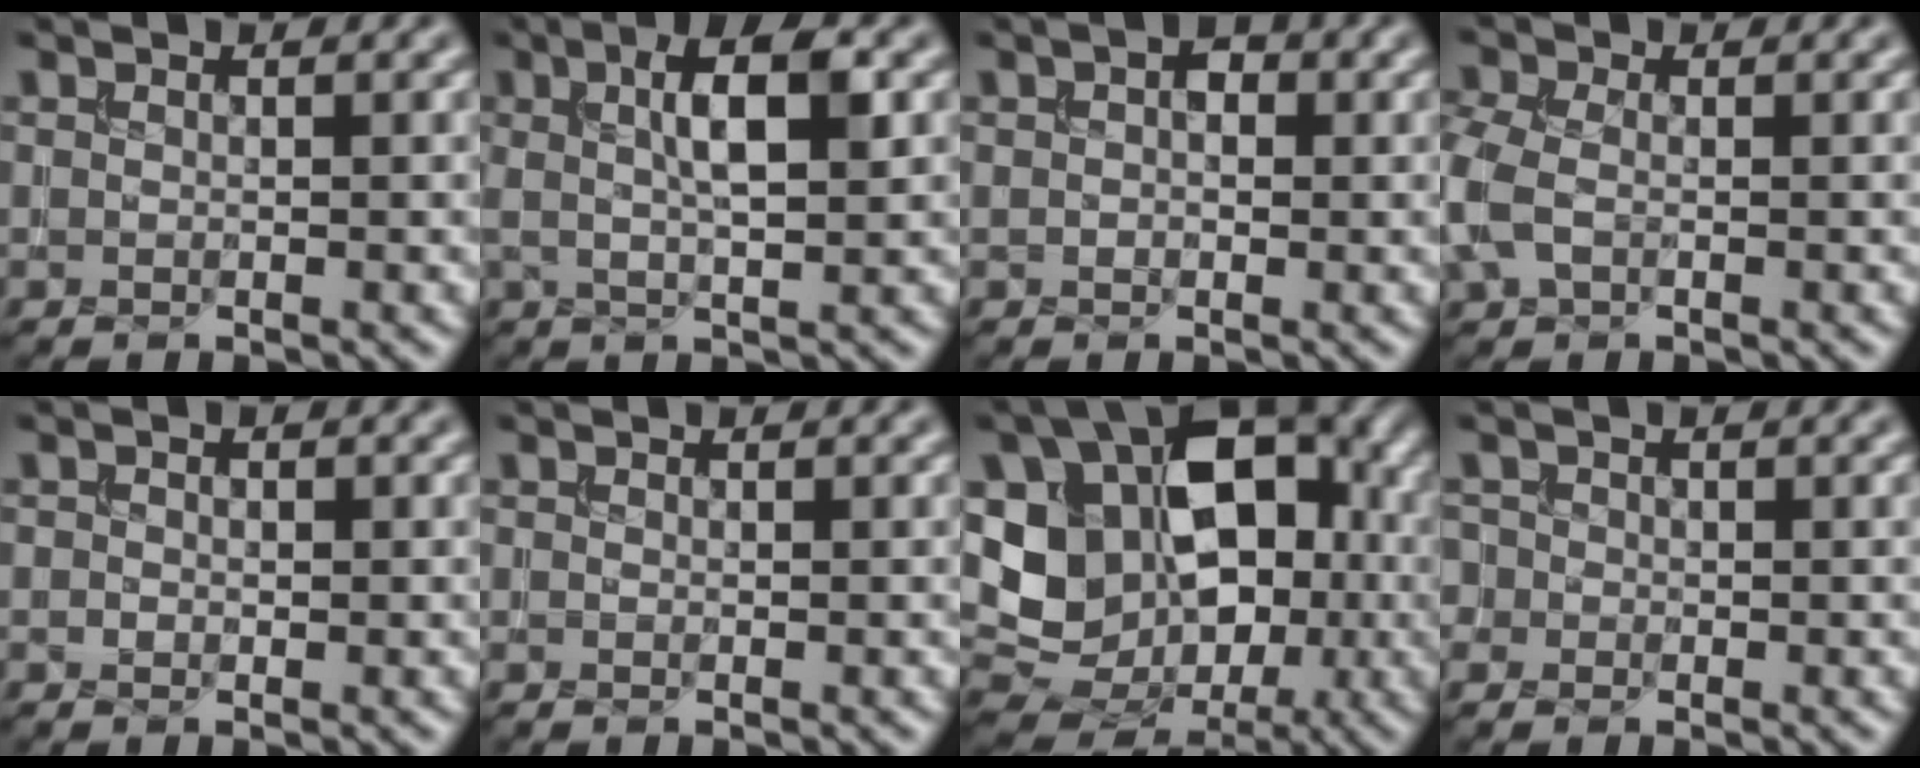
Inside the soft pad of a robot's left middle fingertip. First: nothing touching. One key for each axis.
{"total": 5.1, "fx": 1.3, "fy": 1.2, "fz": 4.8, "tx": -0.081, "ty": 0.007, "tz": 0.019}
{"total": 2.0, "fx": 0.6, "fy": 1.3, "fz": 1.4, "tx": -0.021, "ty": 0.004, "tz": 0.007}
{"total": 3.8, "fx": -0.6, "fy": 2.6, "fz": 2.7, "tx": -0.080, "ty": 0.003, "tz": -0.024}
{"total": 1.0, "fx": -0.2, "fy": 0.8, "fz": 0.5, "tx": -0.011, "ty": -0.004, "tz": -0.005}
{"total": 0.0}
{"total": 14.9, "fx": 0.6, "fy": 11.0, "fz": 10.0, "tx": -0.161, "ty": -0.002, "tz": 0.018}
{"total": 1.4, "fx": -0.3, "fy": 1.3, "fz": 0.3, "tx": 0.003, "ty": 0.005, "tz": -0.016}